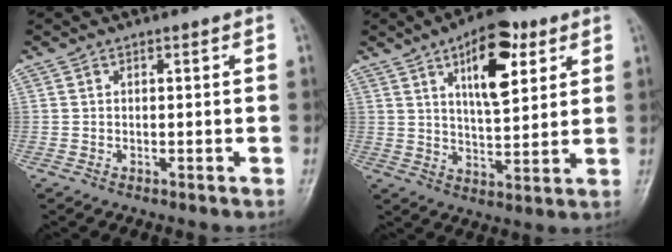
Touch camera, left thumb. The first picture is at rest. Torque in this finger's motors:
{"motor_torque": [0.18, 0.15, 0.06, -0.14, 0.14]}